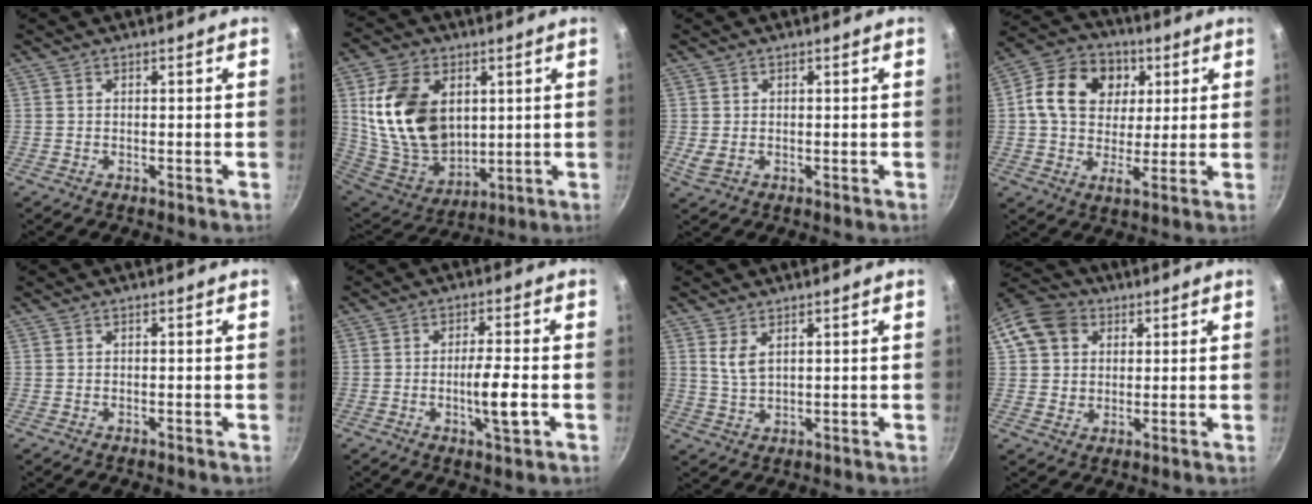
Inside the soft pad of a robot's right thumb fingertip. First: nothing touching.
{"total": 20.4, "force": [4.5, 14.1, 14.1], "torque": [-0.234, -0.030, 0.100]}
{"total": 2.2, "force": [0.2, 1.5, 1.5], "torque": [-0.029, -0.002, 0.009]}
{"total": 15.3, "force": [4.1, 11.6, 9.0], "torque": [-0.137, 0.003, 0.052]}
{"total": 0.0}
{"total": 6.4, "force": [-1.6, 1.1, 6.1], "torque": [-0.108, 0.008, -0.028]}
{"total": 3.8, "force": [1.8, 1.7, 2.8], "torque": [-0.054, -0.017, 0.041]}
{"total": 10.8, "force": [3.7, 8.9, 4.9], "torque": [-0.068, 0.009, 0.056]}